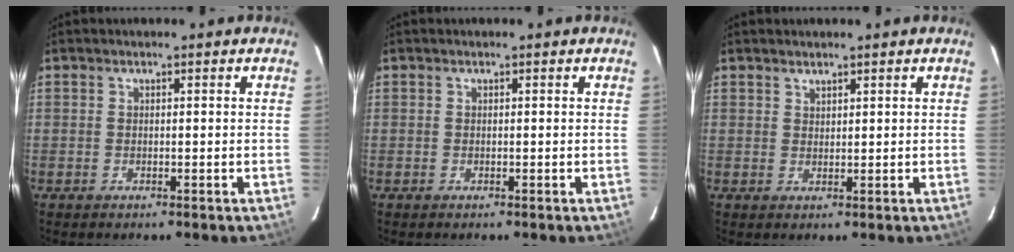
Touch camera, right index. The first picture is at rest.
{"total": 0.0}
{"total": 1.2, "force": [1.1, 0.4, 0.2], "torque": [-0.003, 0.002, 0.021]}